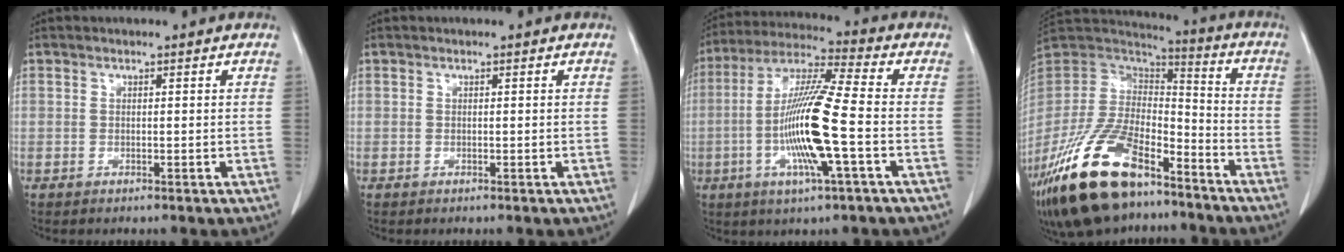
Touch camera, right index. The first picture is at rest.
{"total": 0.0}
{"total": 14.7, "force": [-3.1, 0.3, 14.4], "torque": [-0.286, -0.006, -0.066]}
{"total": 23.0, "force": [-15.4, 9.5, 14.1], "torque": [-0.311, -0.009, -0.279]}